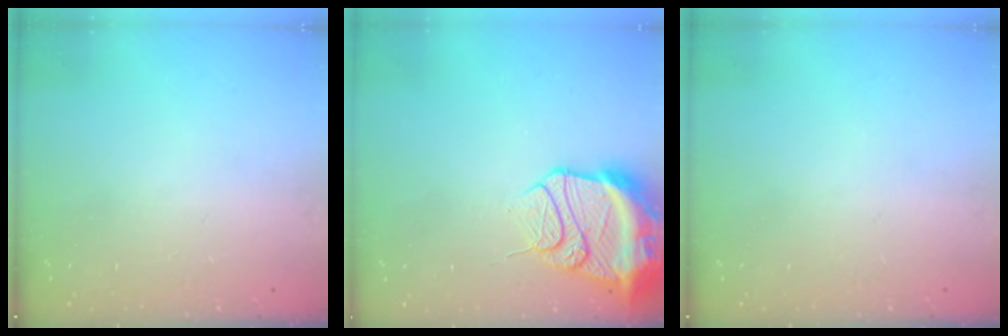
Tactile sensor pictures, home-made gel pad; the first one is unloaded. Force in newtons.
{"total": 16.7, "press": 16.6, "slide": 1.6}
{"total": 0.0}